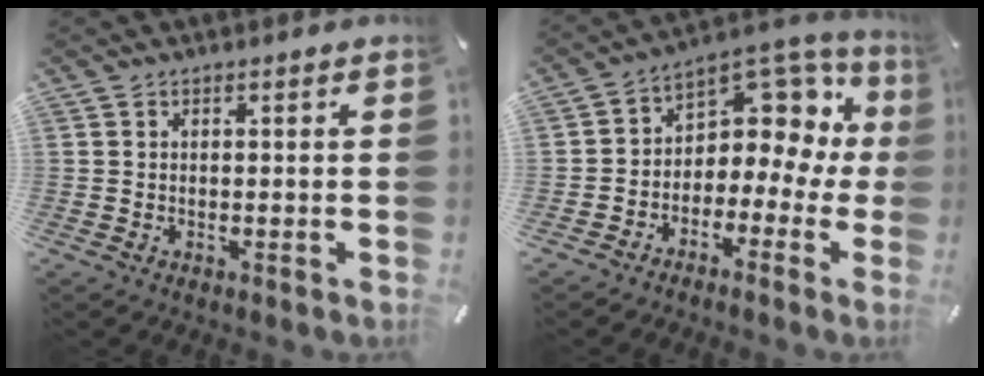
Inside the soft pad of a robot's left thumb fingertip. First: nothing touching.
{"total": 8.0, "force": [2.3, 6.3, 4.4], "torque": [-0.056, -0.031, 0.039]}